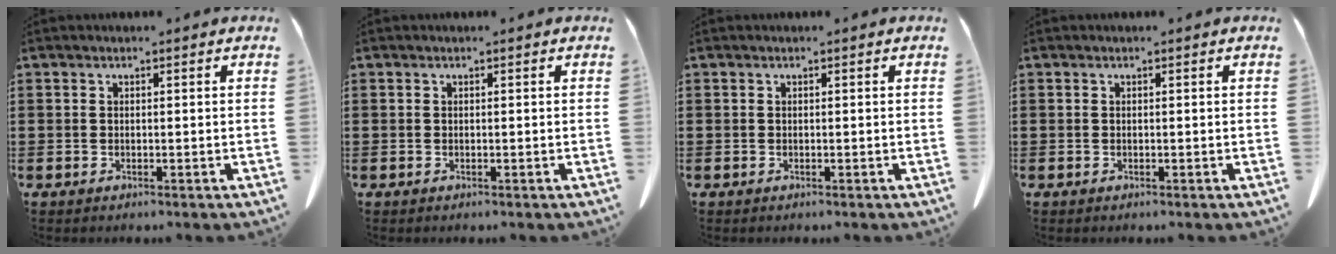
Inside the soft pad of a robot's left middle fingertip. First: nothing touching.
{"total": 0.0}
{"total": 0.0}
{"total": 0.0}